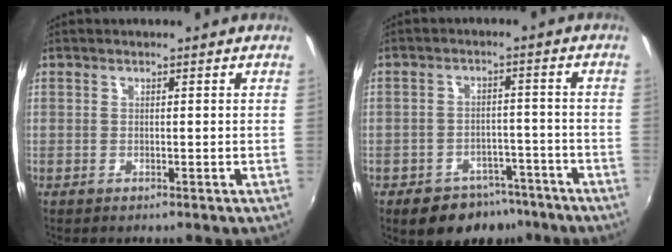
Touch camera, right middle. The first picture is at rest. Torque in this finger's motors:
{"motor_torque": [0.76, -1.00, 0.07, 0.02]}